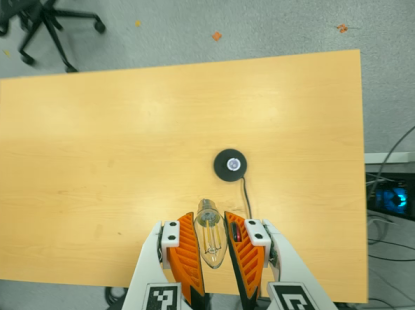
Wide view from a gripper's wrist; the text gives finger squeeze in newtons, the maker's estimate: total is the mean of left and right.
{"total": 12.3, "left": 13.5, "right": 11.1}